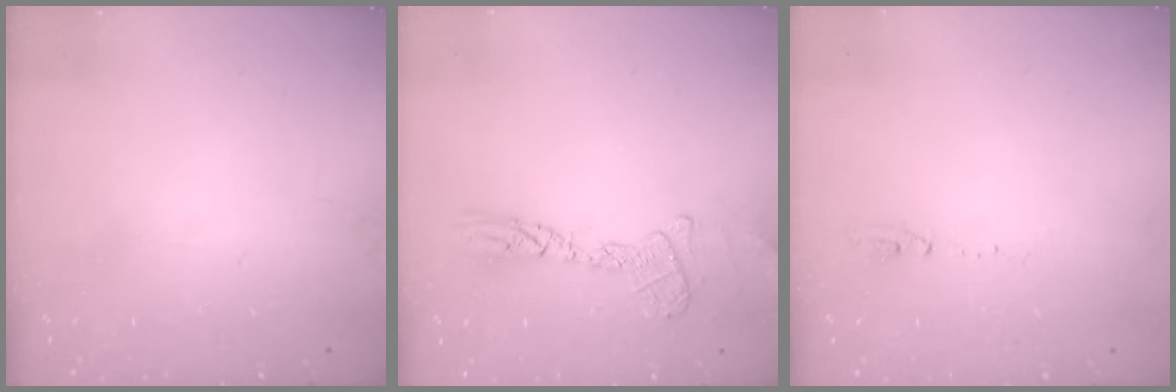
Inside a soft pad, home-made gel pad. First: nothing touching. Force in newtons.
{"total": 12.1, "press": 12.0, "slide": 0.9}
{"total": 6.0, "press": 5.8, "slide": 1.5}